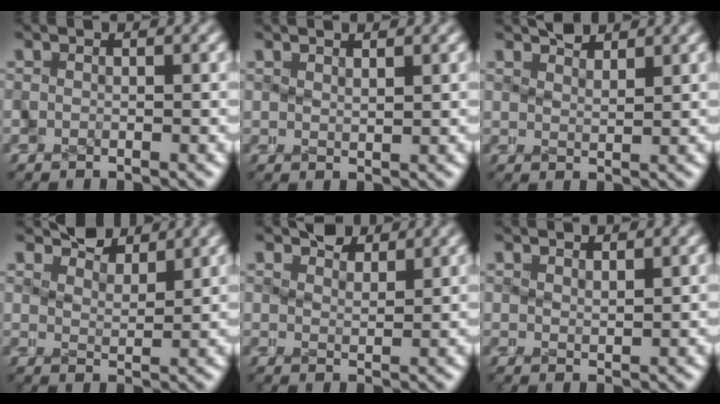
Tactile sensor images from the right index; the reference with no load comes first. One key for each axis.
{"total": 1.4, "fx": 1.4, "fy": 0.2, "fz": 0.4, "tx": -0.008, "ty": -0.005, "tz": 0.027}
{"total": 2.4, "fx": 2.2, "fy": 0.3, "fz": 0.8, "tx": -0.008, "ty": -0.003, "tz": 0.041}
{"total": 4.8, "fx": 3.7, "fy": 2.0, "fz": 2.3, "tx": -0.028, "ty": 0.010, "tz": 0.055}
{"total": 3.6, "fx": 2.7, "fy": 1.7, "fz": 1.6, "tx": -0.021, "ty": -0.004, "tz": 0.043}
{"total": 1.8, "fx": 1.6, "fy": 0.4, "fz": 0.6, "tx": -0.013, "ty": -0.006, "tz": 0.031}